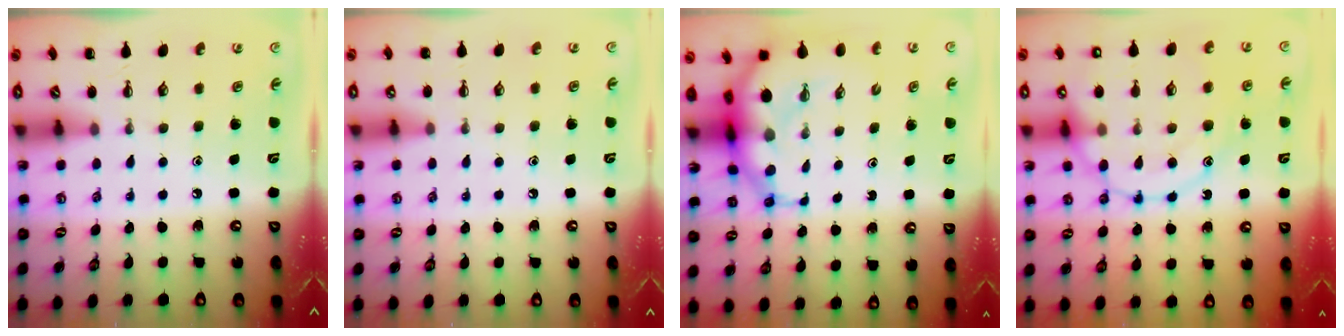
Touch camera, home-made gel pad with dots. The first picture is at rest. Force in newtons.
{"total": 3.2, "press": 3.1, "slide": 1.1}
{"total": 8.4, "press": 8.1, "slide": 2.4}
{"total": 17.0, "press": 16.9, "slide": 1.5}